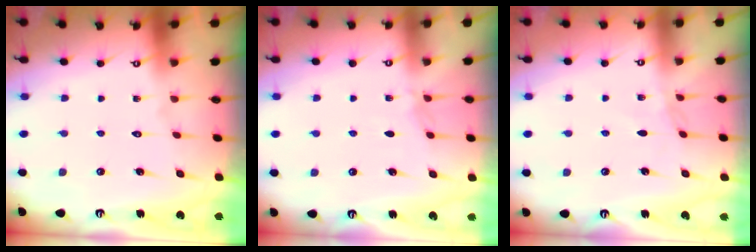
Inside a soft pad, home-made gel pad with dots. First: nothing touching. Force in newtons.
{"total": 3.0, "press": 3.0, "slide": 0.5}
{"total": 2.5, "press": 2.5, "slide": 0.4}